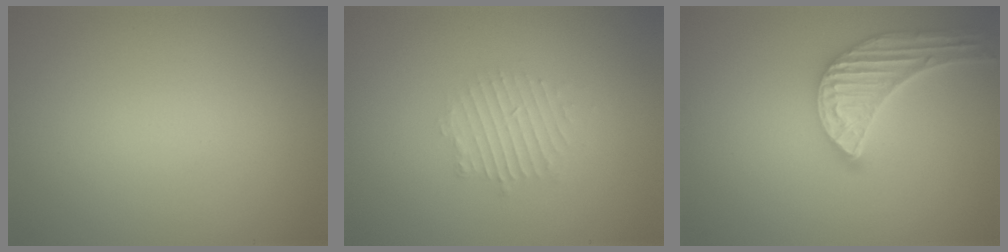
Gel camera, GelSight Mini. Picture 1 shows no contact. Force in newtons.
{"total": 2.1, "press": 2.1, "slide": 0.4}
{"total": 5.2, "press": 4.2, "slide": 3.0}